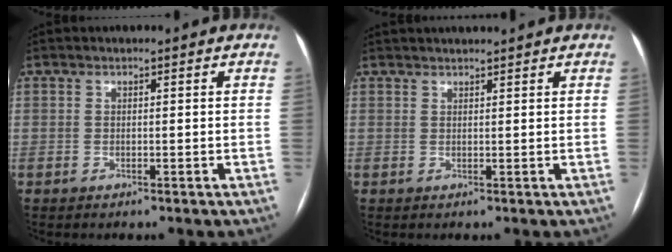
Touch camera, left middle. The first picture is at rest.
{"total": 5.3, "force": [5.0, 0.2, 1.8], "torque": [-0.023, 0.032, 0.069]}